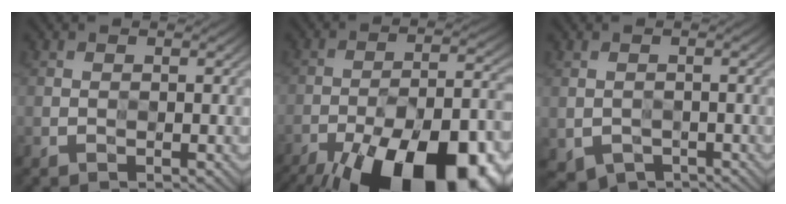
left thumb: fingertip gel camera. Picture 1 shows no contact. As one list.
[{"total": 22.3, "force": [-15.7, 8.0, 13.6], "torque": [-0.172, -0.031, -0.225]}, {"total": 2.7, "force": [-1.5, 2.0, 1.1], "torque": [-0.025, -0.013, -0.024]}]